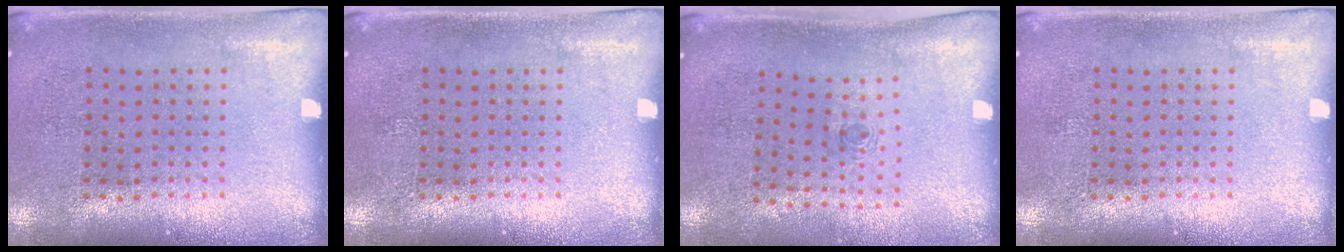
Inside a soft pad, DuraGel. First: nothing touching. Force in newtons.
{"total": 0.0}
{"total": 0.7, "press": 0.3, "slide": 0.6}
{"total": 0.0}